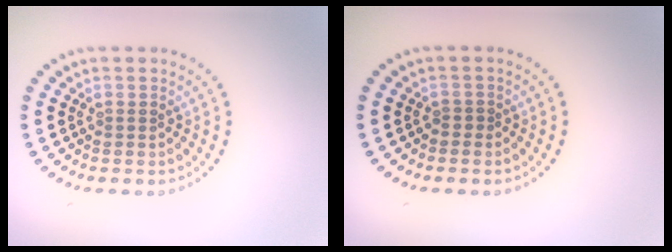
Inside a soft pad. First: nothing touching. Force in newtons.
{"total": 0.5, "press": 0.2, "slide": 0.5}